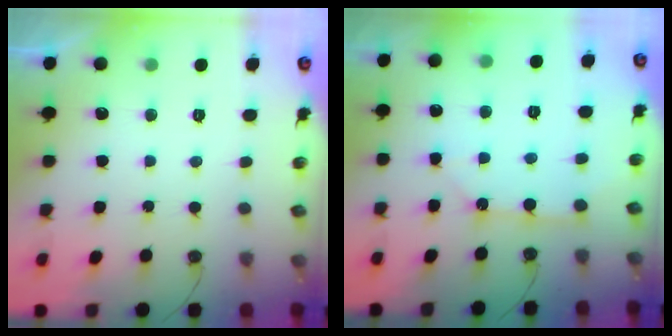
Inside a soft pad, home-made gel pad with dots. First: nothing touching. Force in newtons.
{"total": 5.1, "press": 5.1, "slide": 0.2}